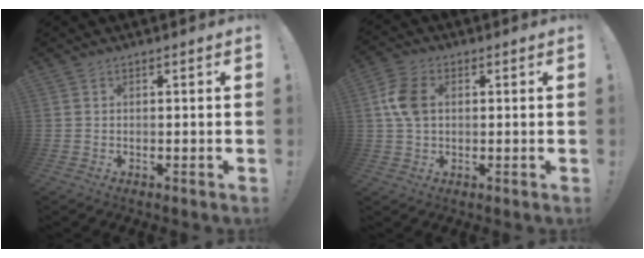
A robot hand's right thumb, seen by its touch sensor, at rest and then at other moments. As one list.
[{"total": 8.3, "force": [1.5, 5.8, 5.7], "torque": [-0.117, 0.007, 0.029]}]